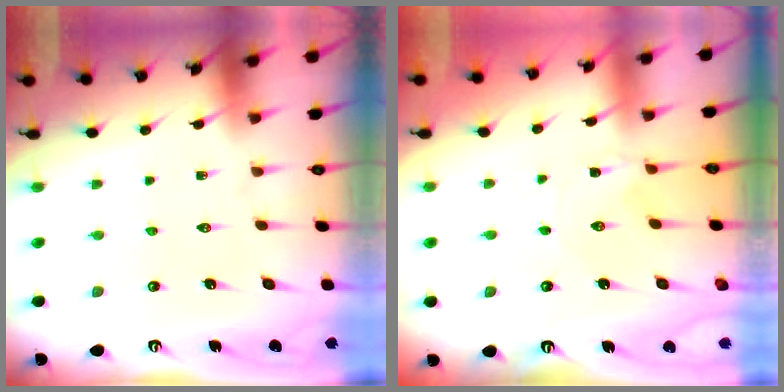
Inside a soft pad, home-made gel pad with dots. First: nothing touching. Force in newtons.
{"total": 0.0}